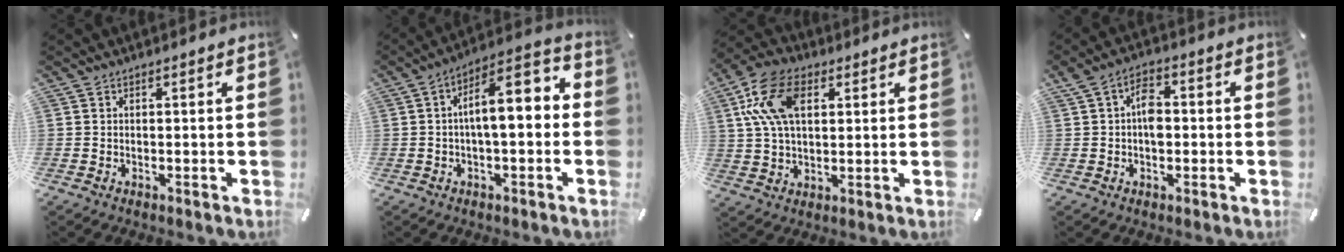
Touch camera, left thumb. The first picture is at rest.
{"total": 10.8, "force": [0.7, 4.7, 9.8], "torque": [-0.137, -0.012, 0.005]}
{"total": 13.9, "force": [4.5, 8.9, 9.7], "torque": [-0.212, 0.013, 0.081]}
{"total": 5.8, "force": [-0.2, 3.7, 4.4], "torque": [-0.074, 0.007, -0.010]}